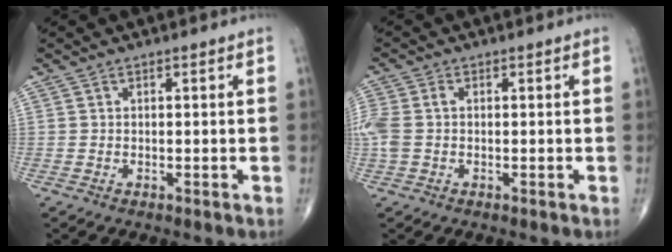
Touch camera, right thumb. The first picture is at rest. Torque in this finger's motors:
{"motor_torque": [0.20, 0.01, 0.56, 0.15, 0.05]}